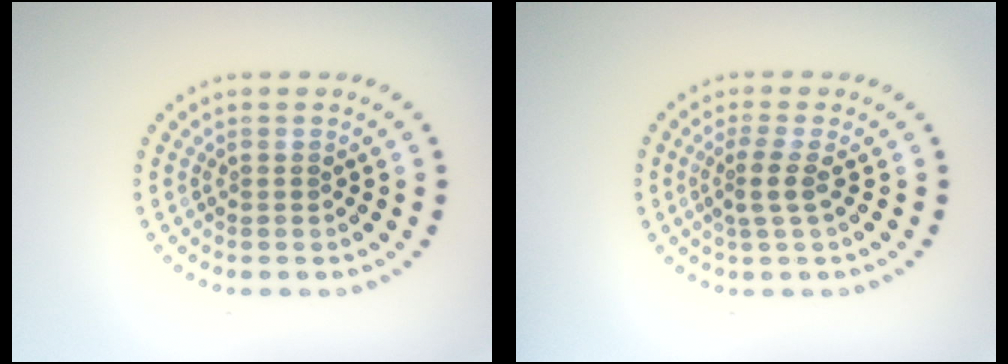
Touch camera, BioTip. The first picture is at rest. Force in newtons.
{"total": 2.0, "press": 1.5, "slide": 1.3}